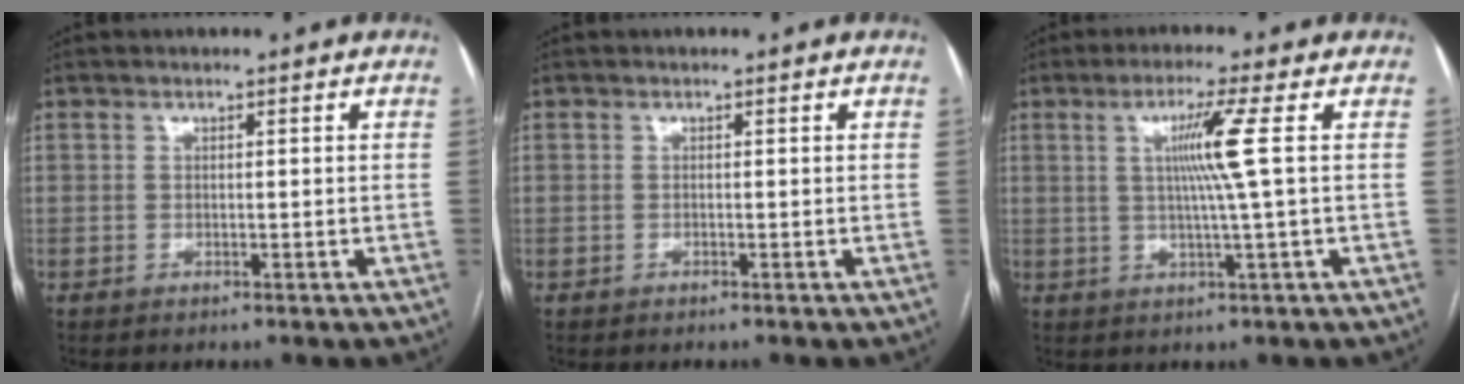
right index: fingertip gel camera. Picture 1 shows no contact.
{"total": 0.0}
{"total": 6.3, "force": [1.2, -1.7, 6.0], "torque": [-0.111, 0.000, 0.024]}